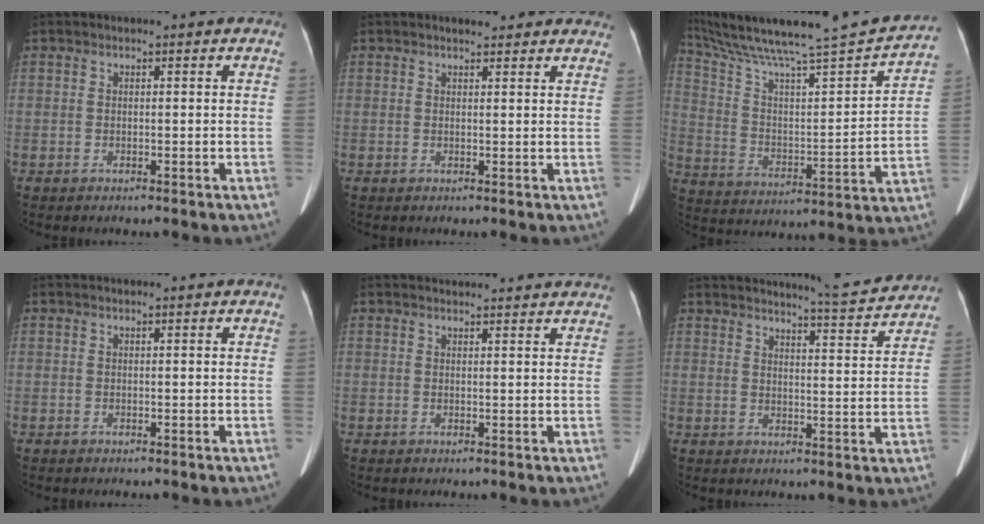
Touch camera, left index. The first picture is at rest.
{"total": 4.9, "force": [4.4, 1.6, 1.6], "torque": [-0.007, 0.013, 0.044]}
{"total": 23.1, "force": [20.8, 0.6, 9.9], "torque": [-0.176, -0.035, 0.310]}
{"total": 0.0}
{"total": 8.1, "force": [7.8, 0.9, 1.7], "torque": [-0.013, 0.023, 0.077]}
{"total": 8.9, "force": [8.7, -0.1, 1.8], "torque": [-0.035, -0.019, 0.108]}